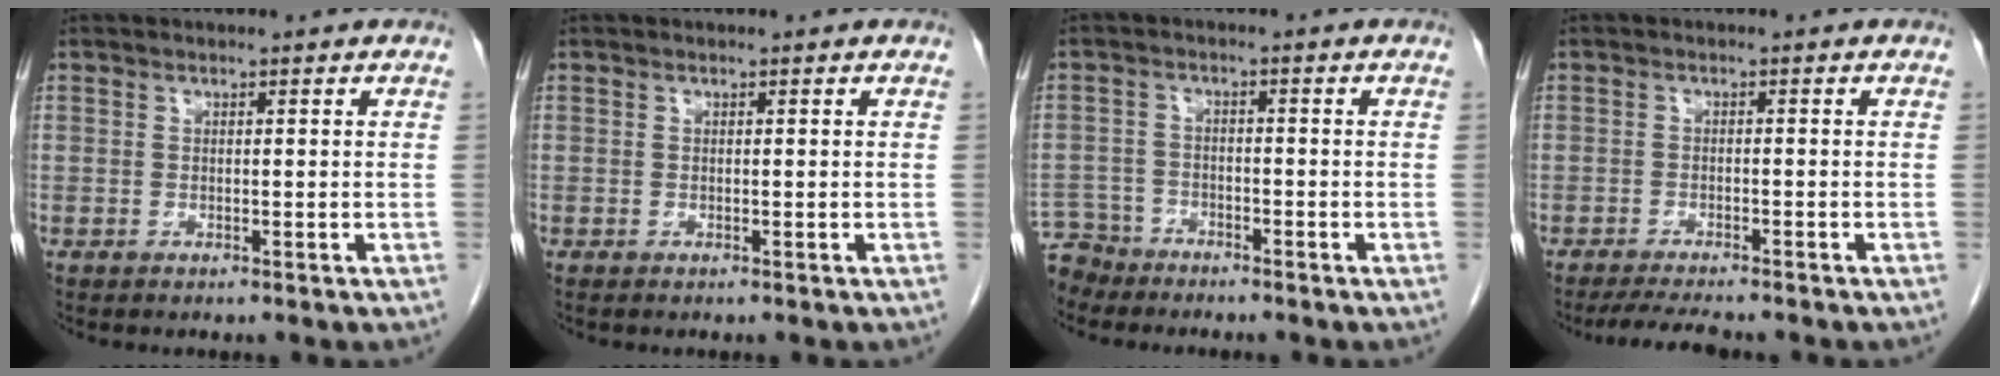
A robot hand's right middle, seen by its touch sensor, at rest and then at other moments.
{"total": 0.0}
{"total": 5.2, "force": [-4.9, 1.6, -0.7], "torque": [0.015, -0.006, -0.095]}
{"total": 5.5, "force": [-4.9, 0.5, 2.4], "torque": [-0.038, -0.015, -0.078]}